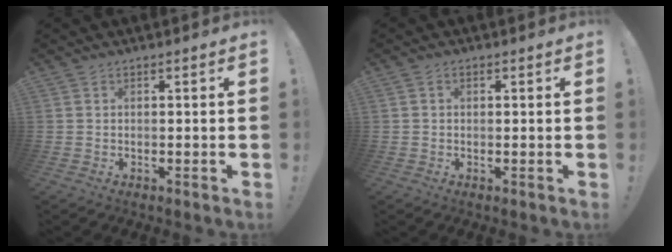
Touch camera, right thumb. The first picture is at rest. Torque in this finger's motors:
{"motor_torque": [-0.22, -0.31, -0.09, -0.03, 0.03]}